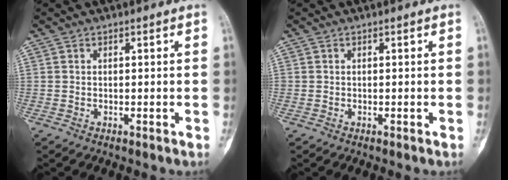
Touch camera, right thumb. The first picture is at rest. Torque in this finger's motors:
{"motor_torque": [-0.06, -0.09, 0.14, -0.01, 0.01]}